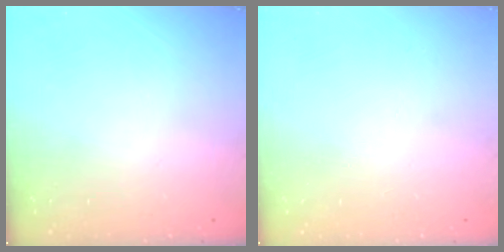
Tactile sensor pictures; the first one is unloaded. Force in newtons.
{"total": 0.0}